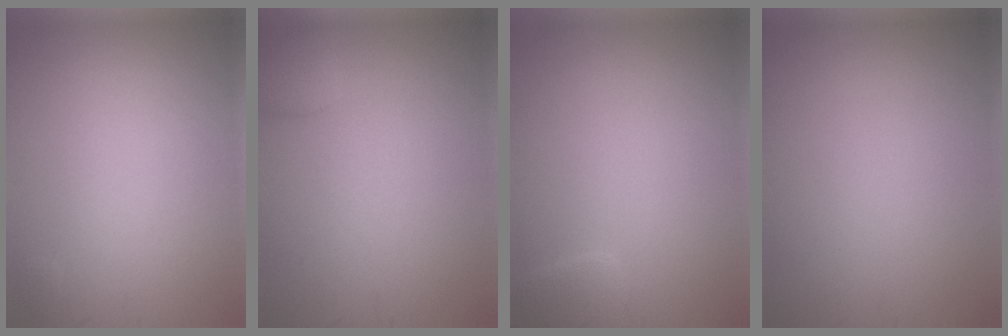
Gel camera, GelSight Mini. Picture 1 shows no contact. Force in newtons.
{"total": 2.0, "press": 2.0, "slide": 0.1}
{"total": 1.7, "press": 1.7, "slide": 0.2}
{"total": 0.0}